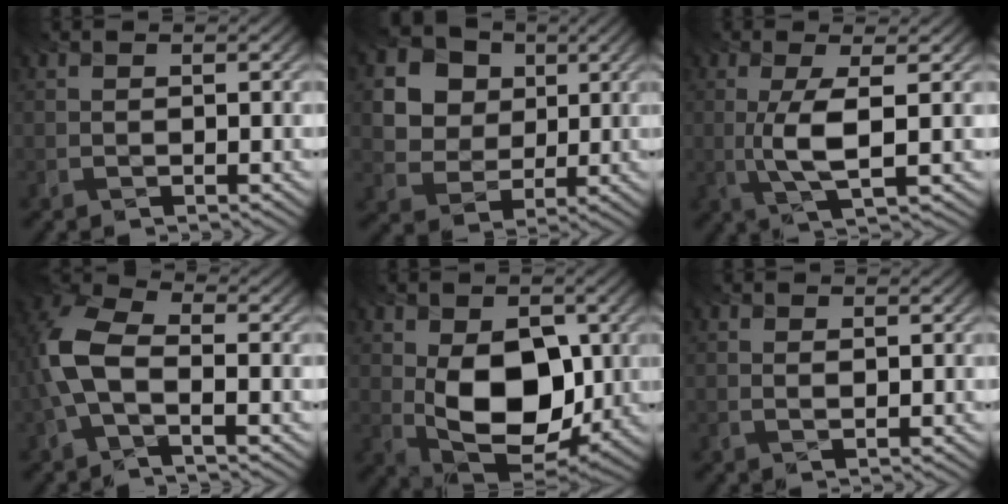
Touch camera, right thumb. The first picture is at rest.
{"total": 11.3, "force": [4.2, 9.3, 4.9], "torque": [-0.147, 0.008, 0.092]}
{"total": 5.0, "force": [-0.9, 0.9, 4.9], "torque": [-0.100, 0.002, -0.013]}
{"total": 7.3, "force": [-1.8, 3.8, 6.0], "torque": [-0.152, 0.014, -0.047]}
{"total": 11.9, "force": [-0.8, 7.5, 9.1], "torque": [-0.168, -0.010, -0.012]}
{"total": 0.5, "force": [0.3, 0.1, 0.4], "torque": [-0.004, -0.003, 0.009]}